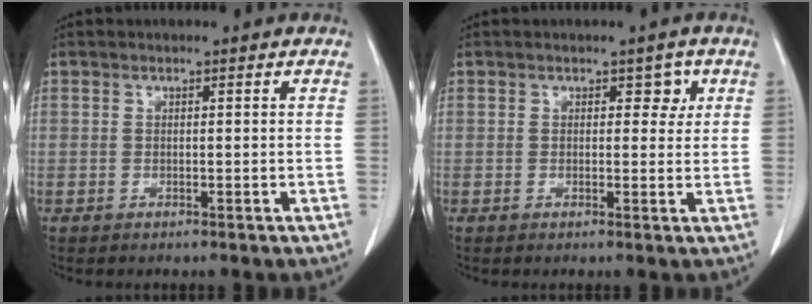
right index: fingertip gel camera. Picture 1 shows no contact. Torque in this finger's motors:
{"motor_torque": [0.01, -0.01, 0.00, 0.00]}